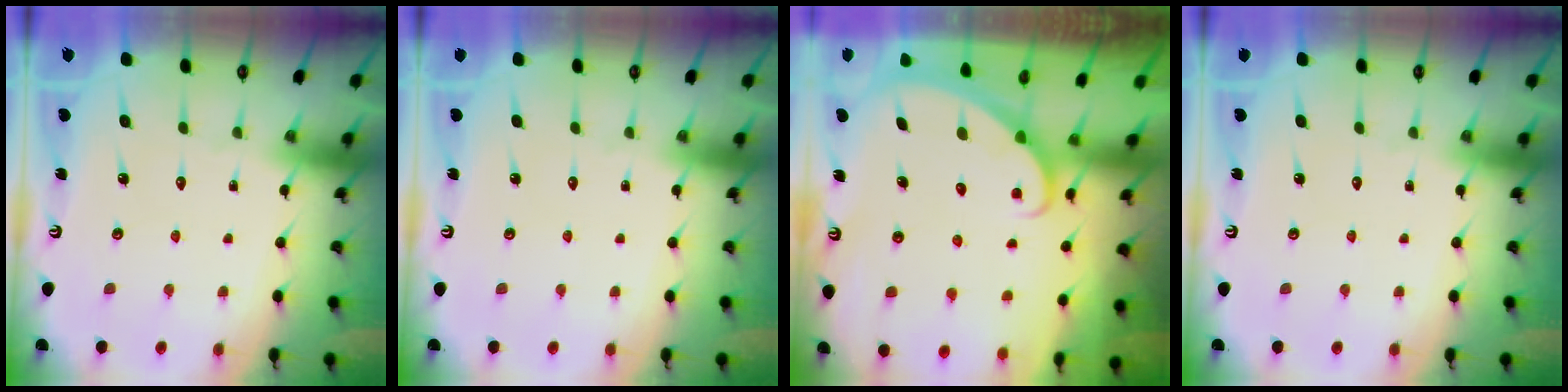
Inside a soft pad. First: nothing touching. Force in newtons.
{"total": 0.0}
{"total": 1.6, "press": 1.6, "slide": 0.0}
{"total": 0.0}